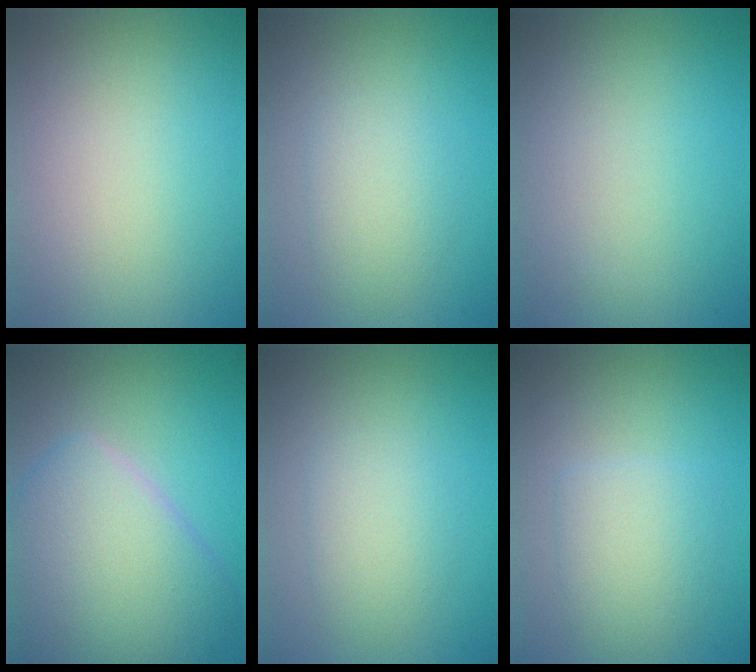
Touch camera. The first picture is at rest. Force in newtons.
{"total": 2.4, "press": 2.3, "slide": 0.4}
{"total": 0.0}
{"total": 8.1, "press": 8.1, "slide": 0.2}
{"total": 2.4, "press": 2.3, "slide": 0.4}
{"total": 3.0, "press": 3.0, "slide": 0.3}